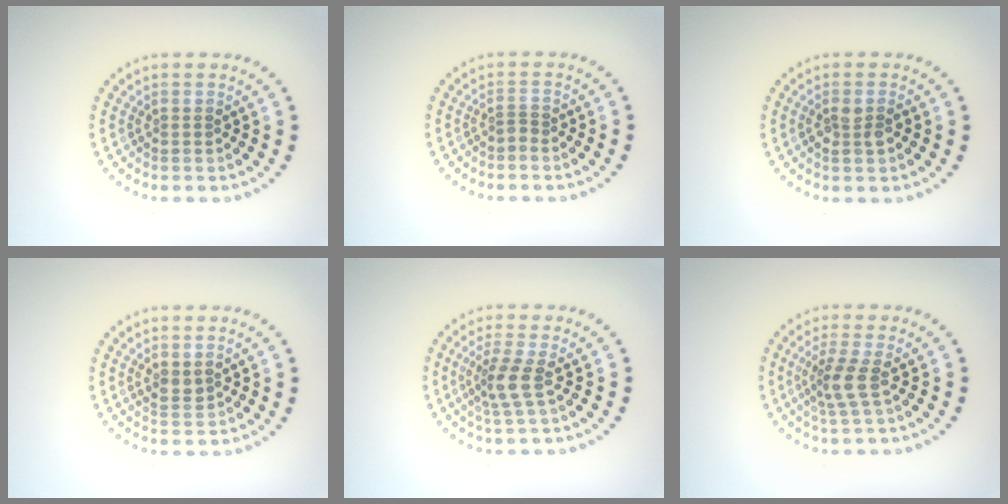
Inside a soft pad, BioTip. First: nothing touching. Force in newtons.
{"total": 0.7, "press": 0.4, "slide": 0.6}
{"total": 1.6, "press": 1.5, "slide": 0.5}
{"total": 1.2, "press": 1.2, "slide": 0.5}
{"total": 2.4, "press": 1.9, "slide": 1.6}
{"total": 2.4, "press": 1.8, "slide": 1.6}